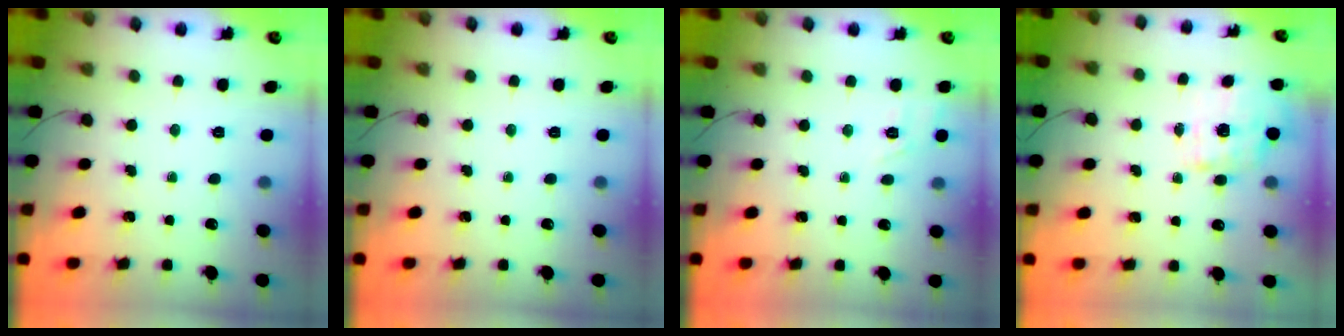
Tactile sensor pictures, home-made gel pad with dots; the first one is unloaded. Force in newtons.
{"total": 0.0}
{"total": 2.7, "press": 2.0, "slide": 1.8}
{"total": 1.9, "press": 1.6, "slide": 1.0}